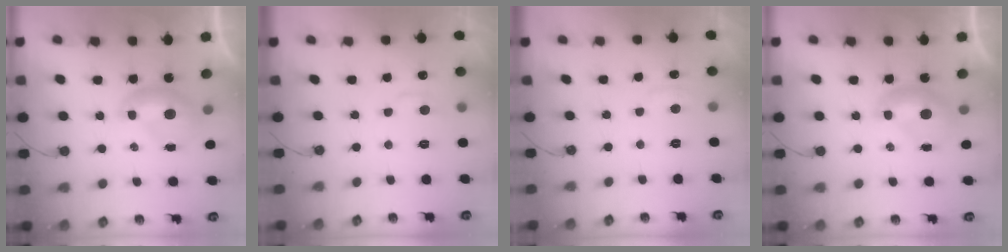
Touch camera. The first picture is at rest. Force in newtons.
{"total": 1.0, "press": 0.4, "slide": 0.9}
{"total": 2.8, "press": 2.8, "slide": 0.5}
{"total": 0.0}